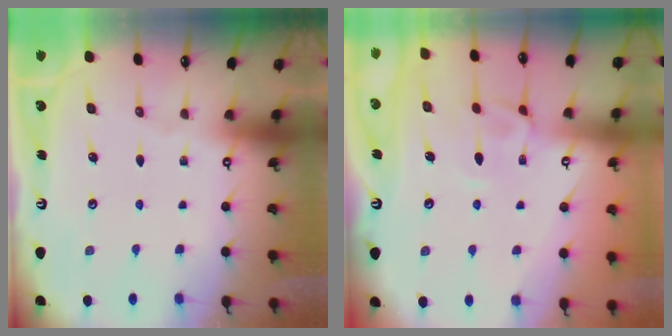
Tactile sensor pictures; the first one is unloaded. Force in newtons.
{"total": 2.7, "press": 2.4, "slide": 1.2}